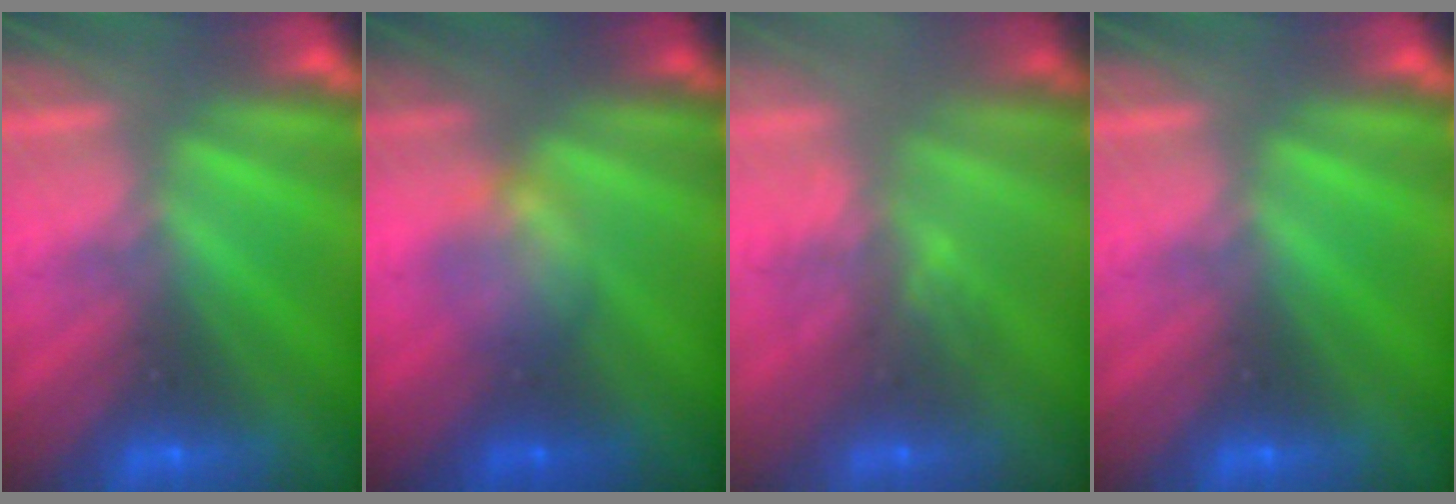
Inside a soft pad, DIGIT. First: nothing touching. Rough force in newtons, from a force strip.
{"total": 2.3}
{"total": 2.9}
{"total": 0.0}